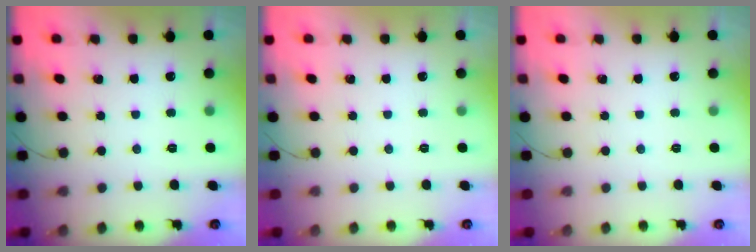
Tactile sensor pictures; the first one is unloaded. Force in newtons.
{"total": 0.0}
{"total": 0.0}